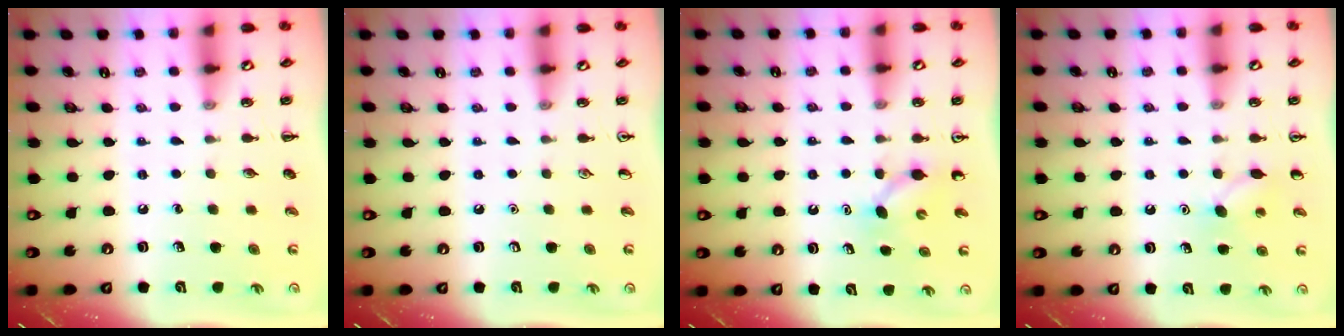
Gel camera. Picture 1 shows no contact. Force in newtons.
{"total": 0.0}
{"total": 2.9, "press": 2.7, "slide": 1.1}
{"total": 6.2, "press": 5.9, "slide": 1.7}